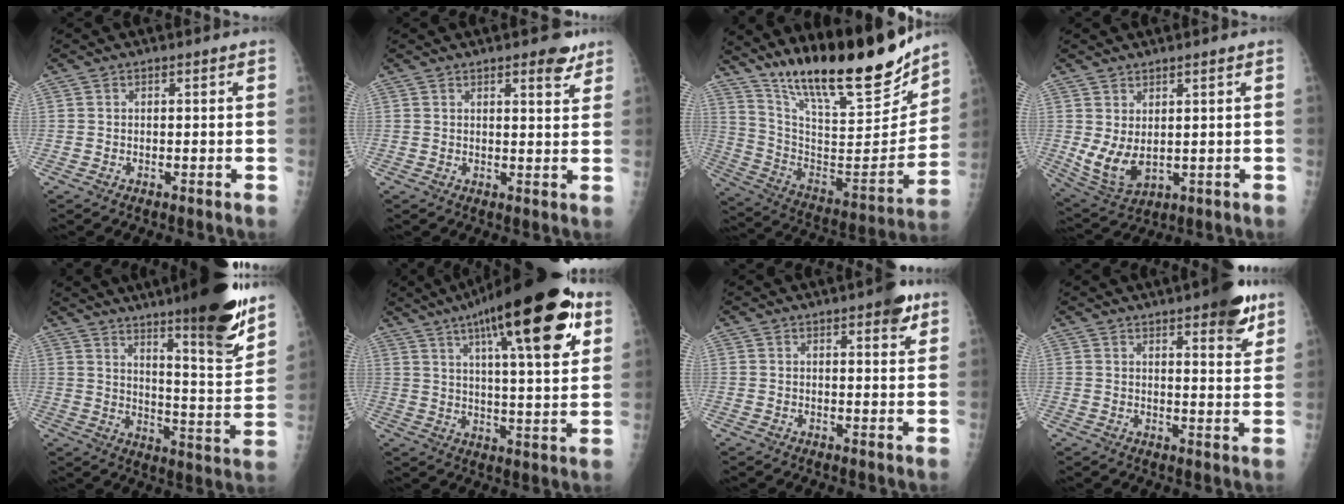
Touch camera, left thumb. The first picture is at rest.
{"total": 4.4, "force": [3.0, 1.5, 2.9], "torque": [-0.025, -0.016, 0.035]}
{"total": 26.4, "force": [20.7, 5.8, 15.5], "torque": [-0.222, -0.097, 0.340]}
{"total": 7.6, "force": [1.2, 4.2, 6.3], "torque": [-0.116, -0.017, 0.043]}
{"total": 21.7, "force": [15.6, 2.6, 14.8], "torque": [-0.189, -0.086, 0.230]}
{"total": 25.0, "force": [12.3, 6.5, 20.8], "torque": [-0.297, -0.014, 0.180]}
{"total": 4.9, "force": [2.9, 1.6, 3.6], "torque": [-0.034, -0.010, 0.030]}
{"total": 9.9, "force": [6.1, 2.7, 7.3], "torque": [-0.072, -0.028, 0.076]}